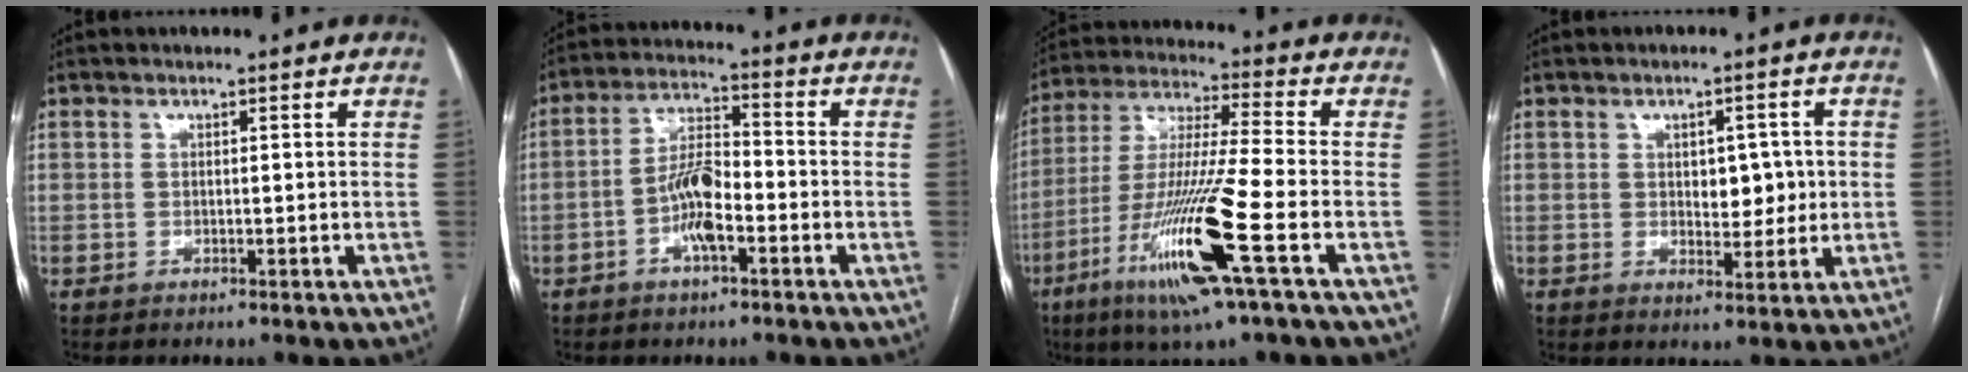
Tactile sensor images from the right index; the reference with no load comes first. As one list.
[{"total": 7.1, "force": [-2.6, 2.1, 6.3], "torque": [-0.128, 0.014, -0.049]}, {"total": 17.1, "force": [-7.1, -0.4, 15.5], "torque": [-0.325, -0.026, -0.134]}, {"total": 5.3, "force": [0.5, 2.8, 4.5], "torque": [-0.054, 0.003, 0.013]}]